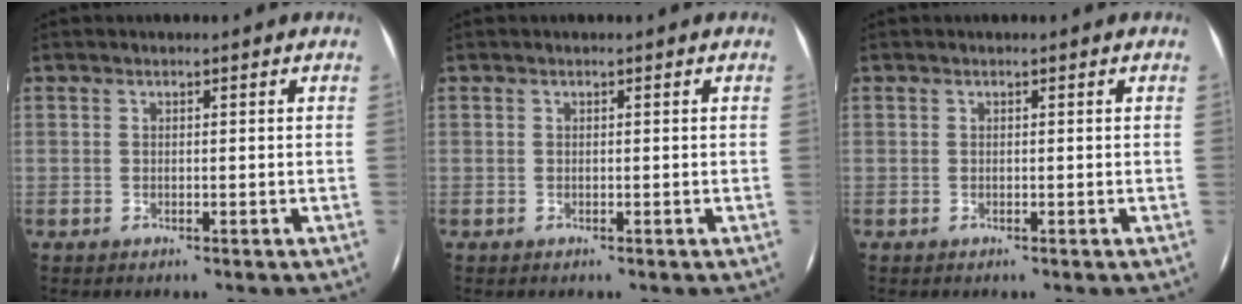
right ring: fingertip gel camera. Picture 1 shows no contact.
{"total": 0.0}
{"total": 0.0}